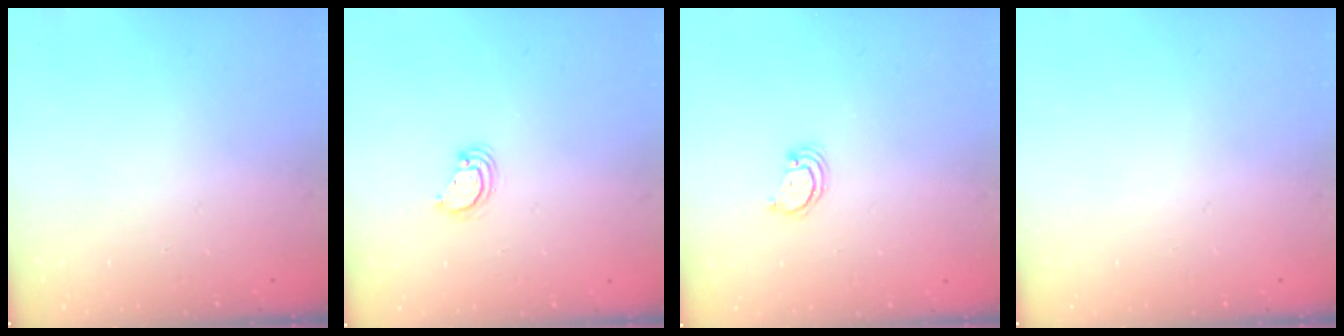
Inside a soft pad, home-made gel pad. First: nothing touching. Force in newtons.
{"total": 3.4, "press": 3.3, "slide": 0.4}
{"total": 1.7, "press": 1.7, "slide": 0.1}
{"total": 0.0}